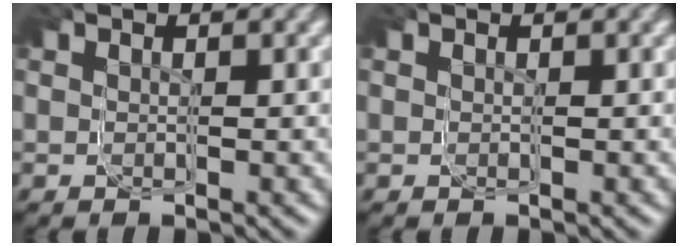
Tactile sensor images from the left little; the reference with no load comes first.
{"total": 0.0}